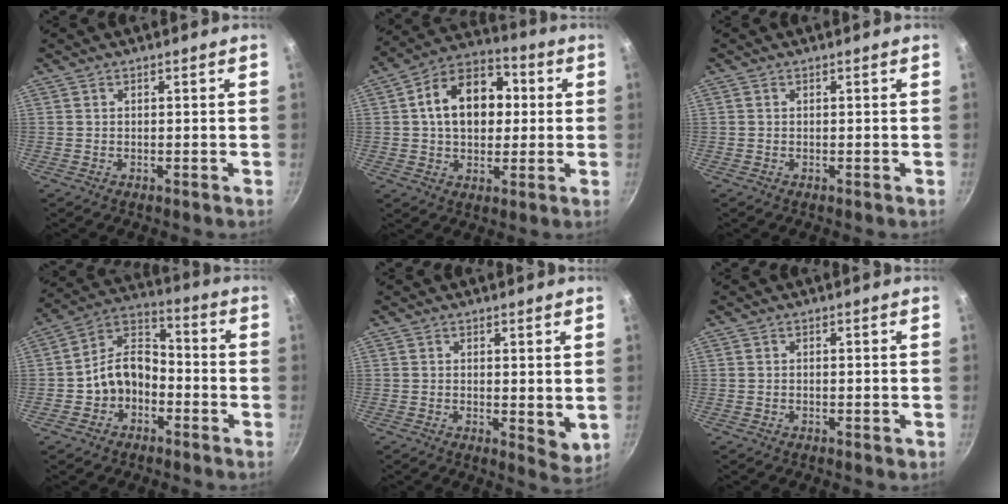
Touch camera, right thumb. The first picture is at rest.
{"total": 15.6, "force": [2.1, 11.0, 10.9], "torque": [-0.136, 0.024, 0.018]}
{"total": 0.0}
{"total": 10.6, "force": [-3.2, 7.9, 6.3], "torque": [-0.082, 0.054, -0.071]}
{"total": 4.3, "force": [0.6, 2.1, 3.7], "torque": [-0.052, -0.013, 0.012]}
{"total": 0.6, "force": [-0.3, 0.3, 0.4], "torque": [-0.006, 0.003, -0.006]}